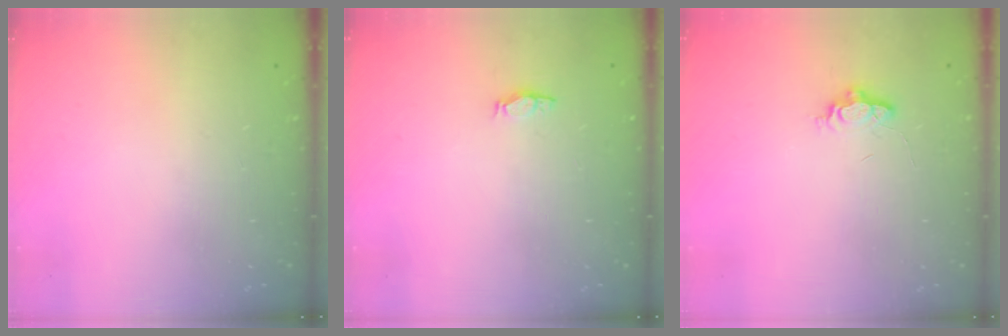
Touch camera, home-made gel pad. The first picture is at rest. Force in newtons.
{"total": 3.7, "press": 3.3, "slide": 1.5}
{"total": 4.5, "press": 4.5, "slide": 0.6}